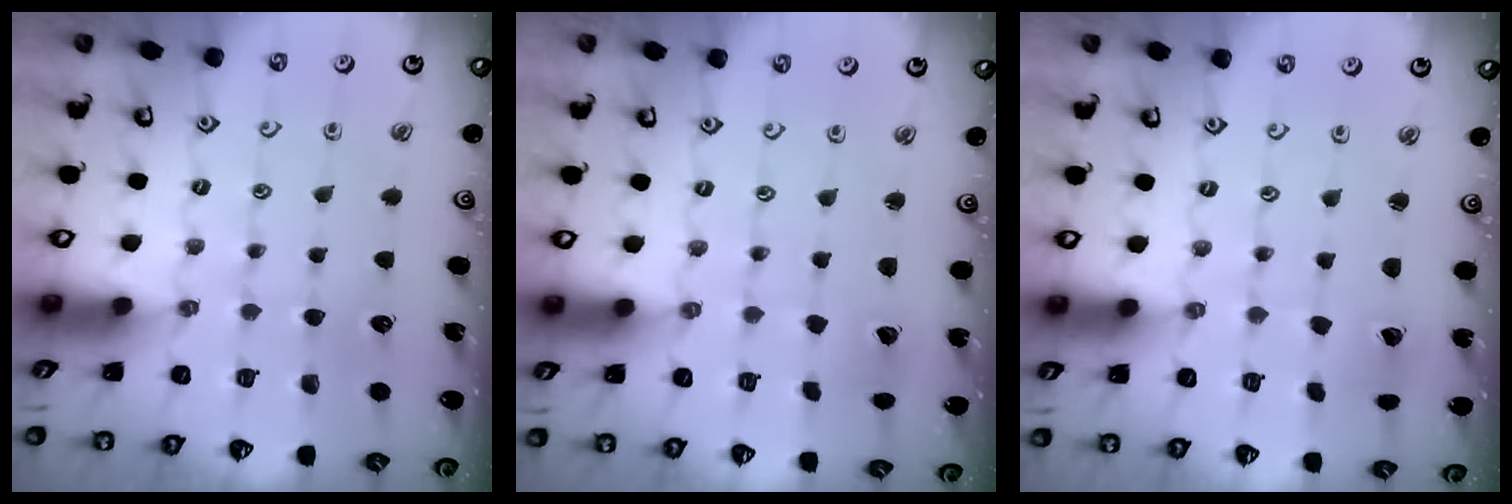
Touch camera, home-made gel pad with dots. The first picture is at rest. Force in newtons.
{"total": 2.2, "press": 2.2, "slide": 0.2}
{"total": 2.4, "press": 2.4, "slide": 0.1}